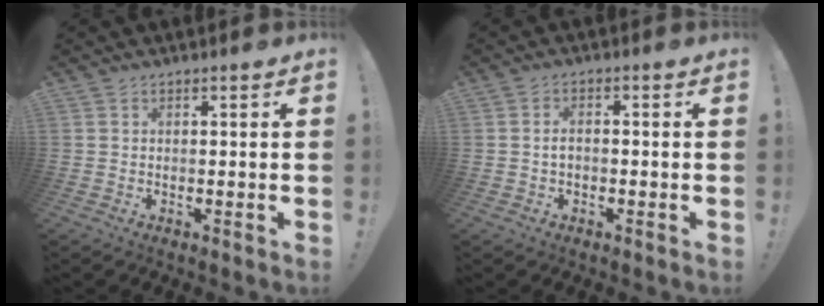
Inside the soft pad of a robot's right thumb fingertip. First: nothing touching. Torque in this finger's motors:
{"motor_torque": [0.00, -0.13, -0.09, 0.19, -0.02]}